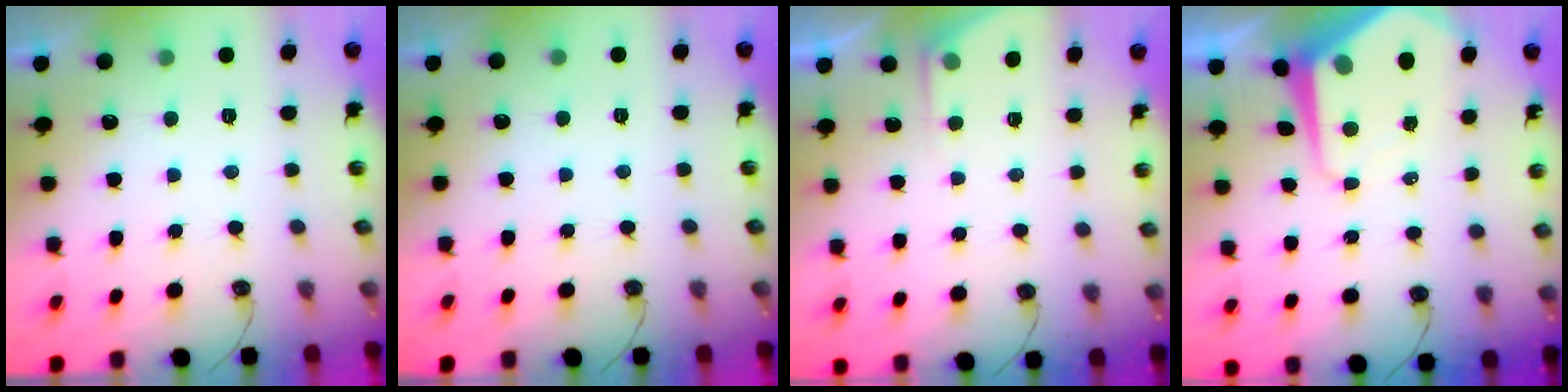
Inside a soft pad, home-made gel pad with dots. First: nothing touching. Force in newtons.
{"total": 0.0}
{"total": 3.3, "press": 3.3, "slide": 0.4}
{"total": 8.3, "press": 8.3, "slide": 0.7}